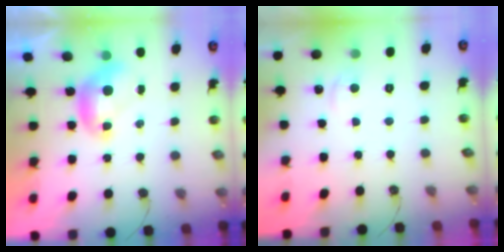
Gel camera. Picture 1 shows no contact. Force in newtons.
{"total": 2.5, "press": 2.4, "slide": 0.5}